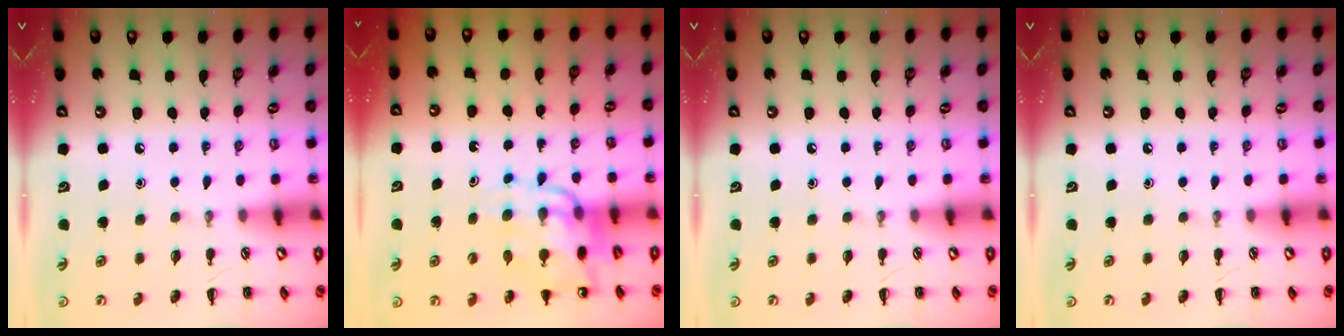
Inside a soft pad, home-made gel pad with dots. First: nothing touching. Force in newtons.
{"total": 13.2, "press": 12.7, "slide": 3.7}
{"total": 0.0}
{"total": 0.0}